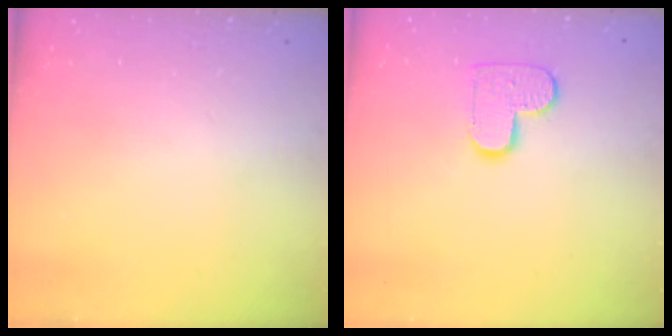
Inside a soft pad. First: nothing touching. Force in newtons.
{"total": 9.2, "press": 9.2, "slide": 0.5}